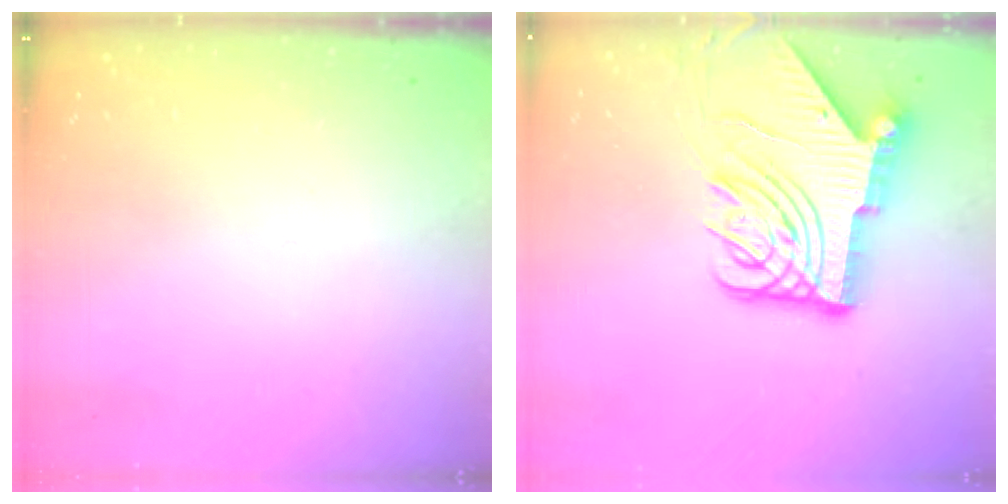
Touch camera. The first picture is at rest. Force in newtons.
{"total": 16.2, "press": 16.1, "slide": 2.0}